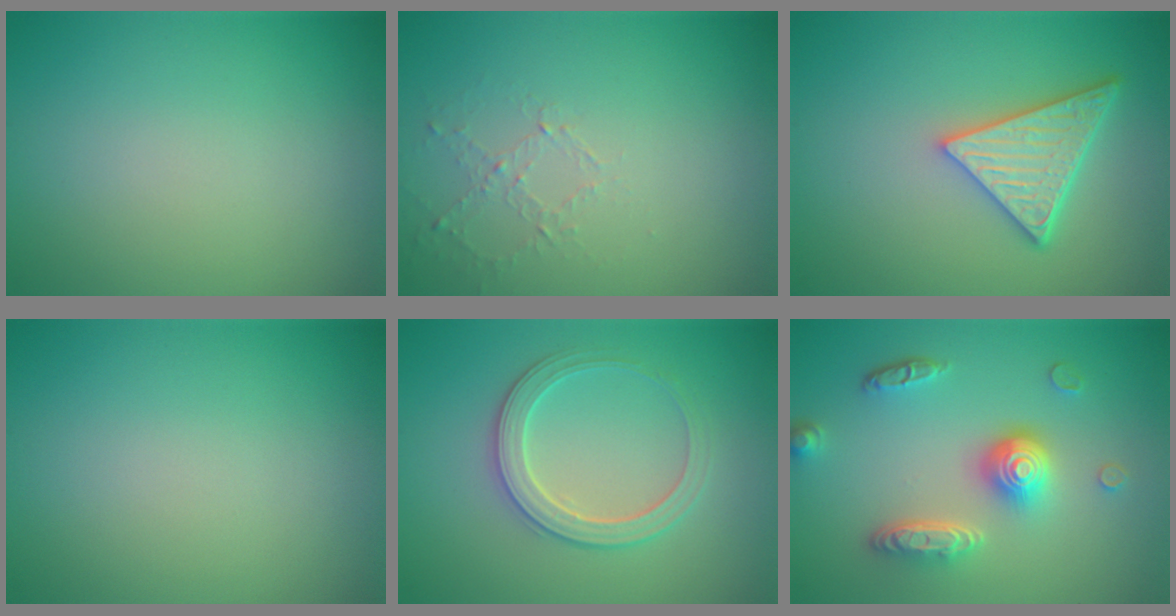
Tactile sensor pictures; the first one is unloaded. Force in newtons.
{"total": 1.0, "press": 0.4, "slide": 0.9}
{"total": 4.8, "press": 4.2, "slide": 2.4}
{"total": 0.0}
{"total": 2.8, "press": 2.8, "slide": 0.3}
{"total": 4.7, "press": 3.6, "slide": 3.1}